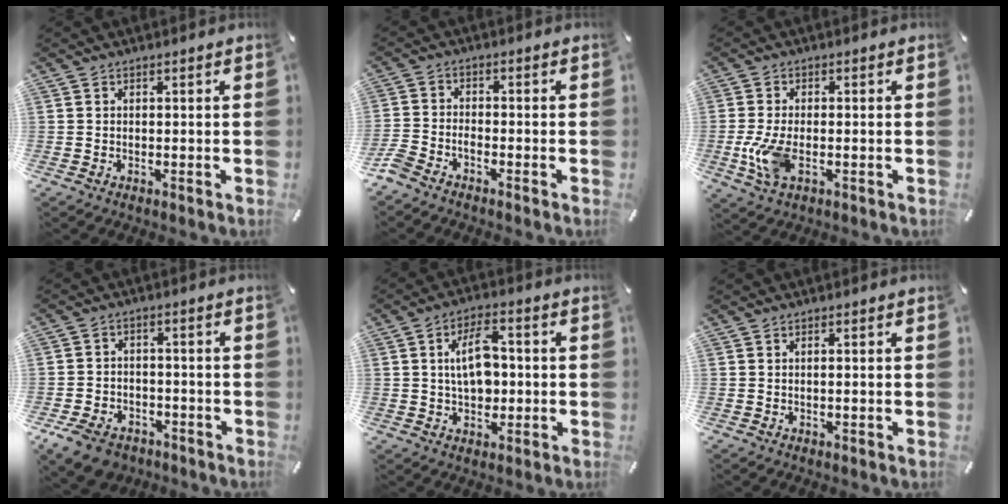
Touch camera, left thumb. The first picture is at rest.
{"total": 3.8, "force": [-3.2, 1.4, 1.4], "torque": [-0.049, 0.004, -0.067]}
{"total": 7.4, "force": [-1.8, 3.5, 6.3], "torque": [-0.149, -0.012, -0.031]}
{"total": 7.4, "force": [-4.8, 4.8, 2.9], "torque": [-0.063, 0.026, -0.089]}
{"total": 9.6, "force": [0.4, 5.8, 7.6], "torque": [-0.130, 0.004, 0.004]}
{"total": 0.5, "force": [0.0, 0.0, 0.5], "torque": [-0.009, -0.002, -0.001]}